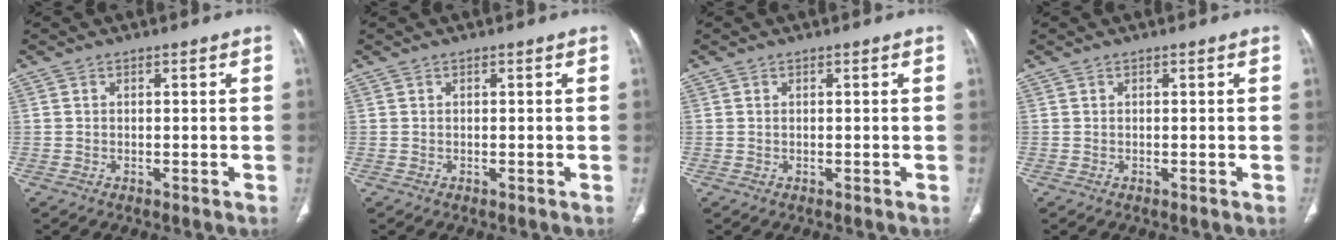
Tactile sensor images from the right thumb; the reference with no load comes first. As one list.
[{"total": 0.0}, {"total": 0.0}, {"total": 0.0}]